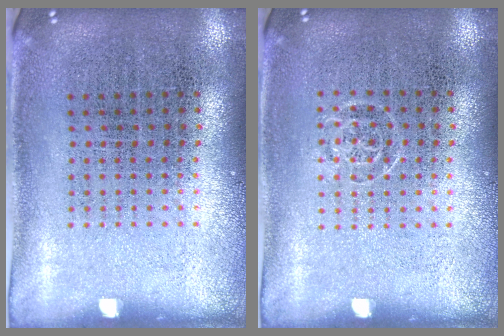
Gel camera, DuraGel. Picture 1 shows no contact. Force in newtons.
{"total": 0.6, "press": 0.5, "slide": 0.3}